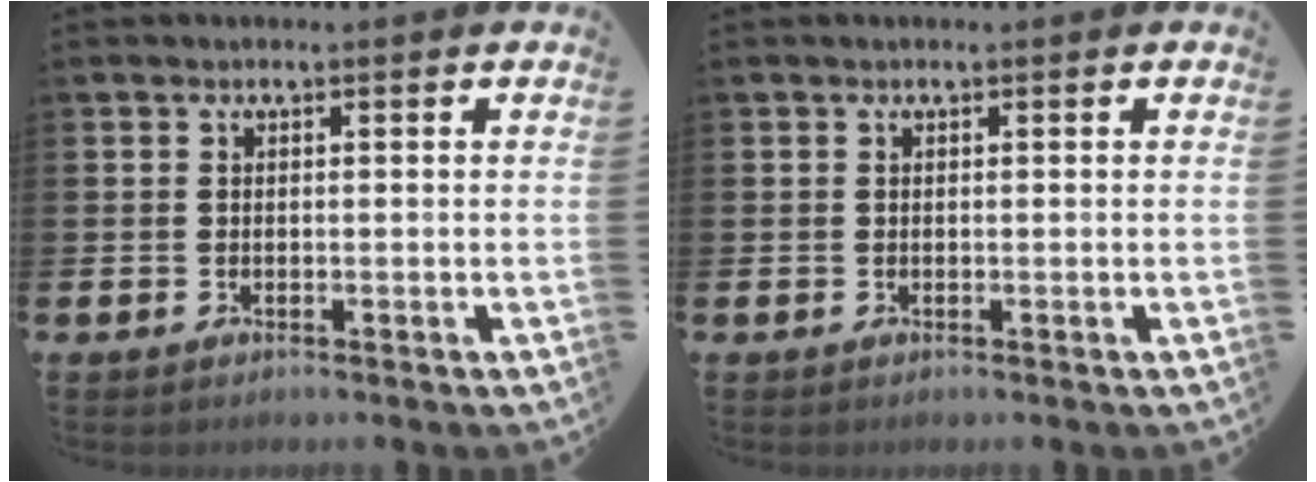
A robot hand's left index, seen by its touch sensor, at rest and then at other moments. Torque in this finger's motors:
{"motor_torque": [-0.03, 0.27, -0.27, 0.01]}